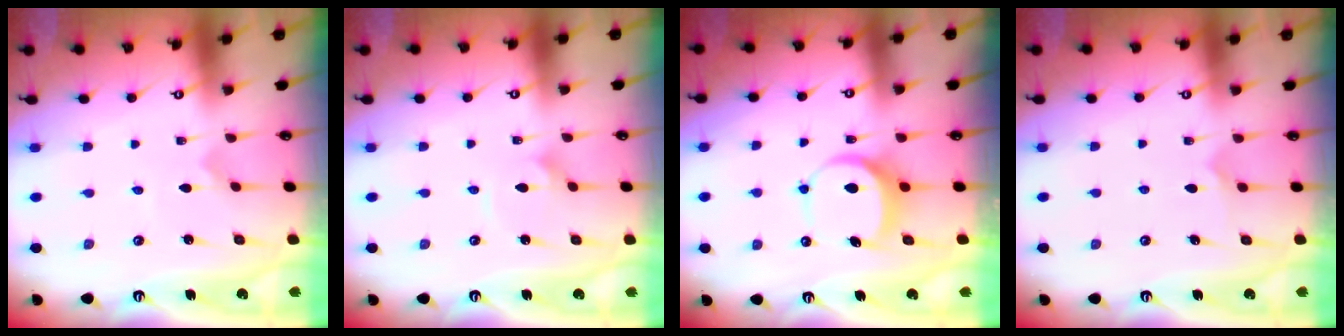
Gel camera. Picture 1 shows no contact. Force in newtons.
{"total": 1.6, "press": 1.6, "slide": 0.0}
{"total": 7.6, "press": 7.6, "slide": 0.5}
{"total": 6.0, "press": 6.0, "slide": 0.1}